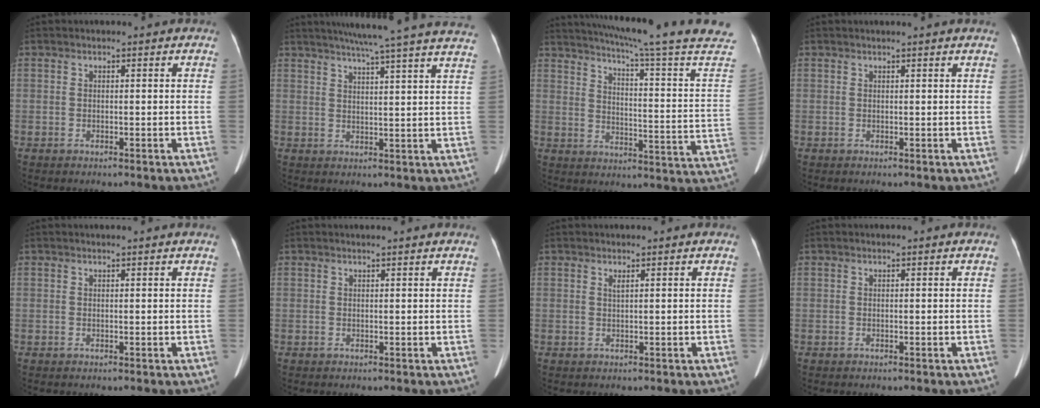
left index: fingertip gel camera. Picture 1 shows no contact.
{"total": 21.5, "force": [18.9, -1.0, 10.2], "torque": [-0.159, -0.021, 0.231]}
{"total": 23.5, "force": [20.3, -2.9, 11.4], "torque": [-0.187, -0.089, 0.251]}
{"total": 2.1, "force": [1.9, -0.4, 0.8], "torque": [-0.015, 0.007, 0.023]}
{"total": 1.0, "force": [0.9, -0.2, 0.4], "torque": [-0.012, 0.006, 0.017]}
{"total": 2.3, "force": [2.1, -0.3, 0.9], "torque": [-0.014, 0.010, 0.026]}
{"total": 0.6, "force": [0.4, -0.1, 0.5], "torque": [-0.013, -0.001, 0.011]}
{"total": 0.0}